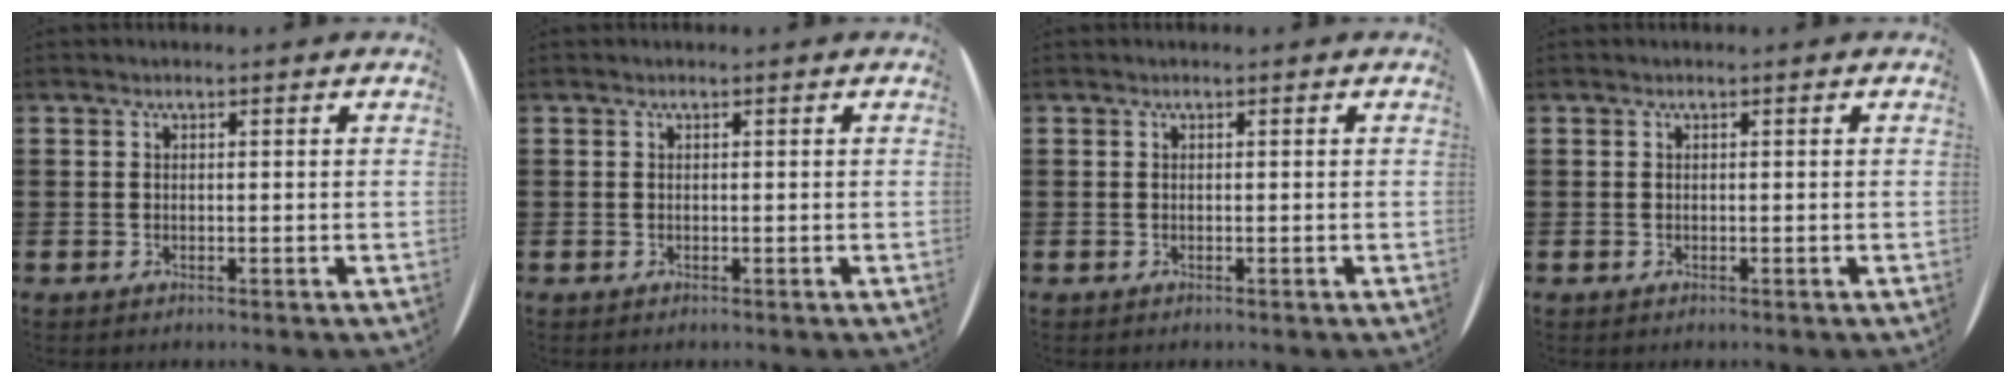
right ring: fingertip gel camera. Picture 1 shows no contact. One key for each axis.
{"total": 0.0}
{"total": 0.0}
{"total": 0.0}